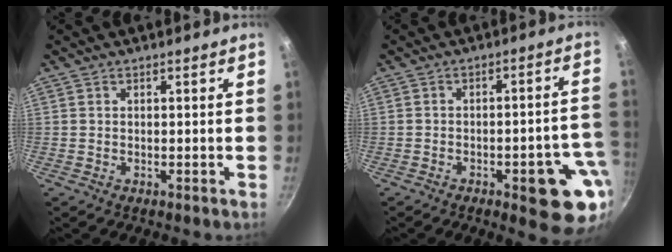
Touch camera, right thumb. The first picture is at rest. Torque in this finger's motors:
{"motor_torque": [2.11, 1.72, 0.04, -0.21, 0.24]}